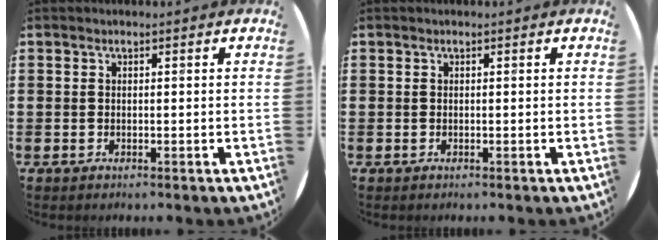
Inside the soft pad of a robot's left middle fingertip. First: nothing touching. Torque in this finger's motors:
{"motor_torque": [0.00, 0.00, -0.04, 0.00]}